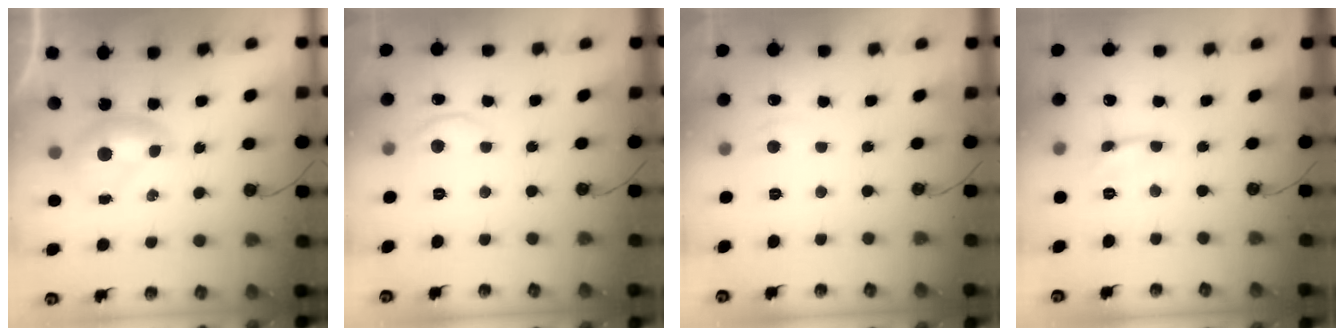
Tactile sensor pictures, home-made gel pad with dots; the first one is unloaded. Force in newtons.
{"total": 4.0, "press": 3.9, "slide": 0.6}
{"total": 0.8, "press": 0.2, "slide": 0.7}
{"total": 0.9, "press": 0.8, "slide": 0.4}